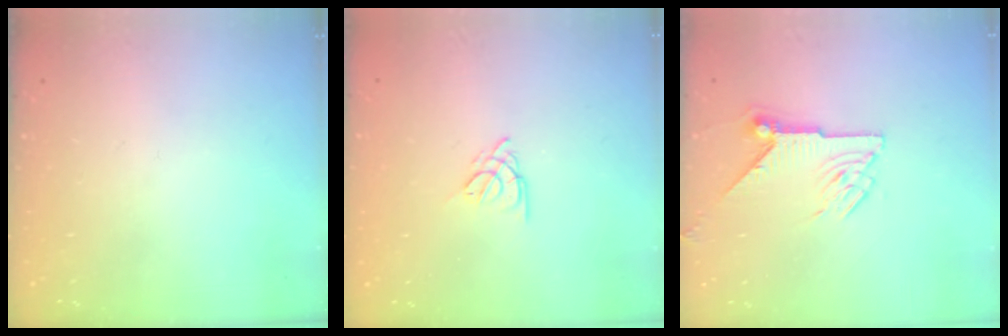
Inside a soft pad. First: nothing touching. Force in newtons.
{"total": 3.8, "press": 3.8, "slide": 0.6}
{"total": 8.0, "press": 8.0, "slide": 0.5}